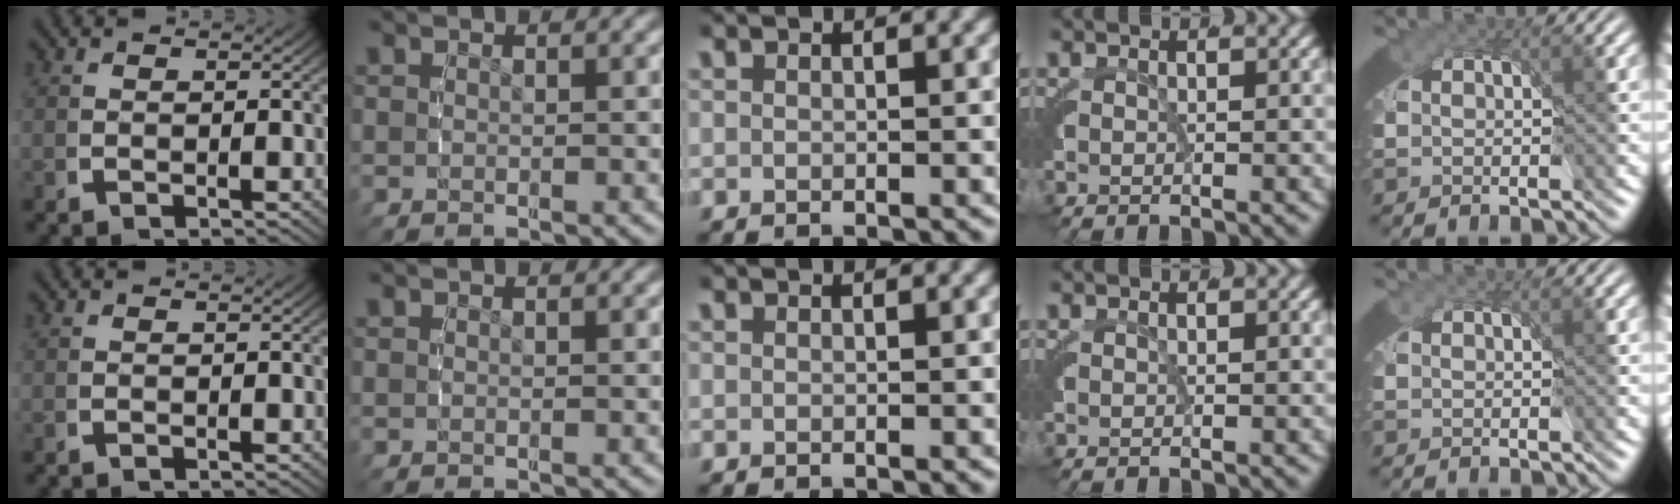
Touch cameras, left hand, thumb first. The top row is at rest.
{}